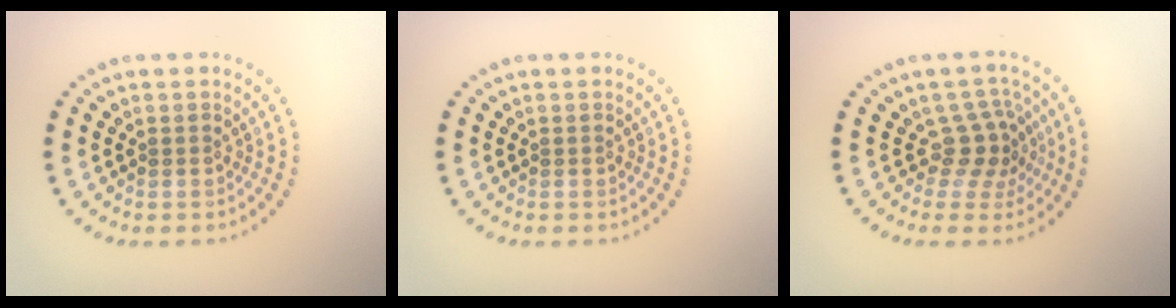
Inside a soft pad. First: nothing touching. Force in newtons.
{"total": 0.0}
{"total": 3.0, "press": 2.2, "slide": 2.0}